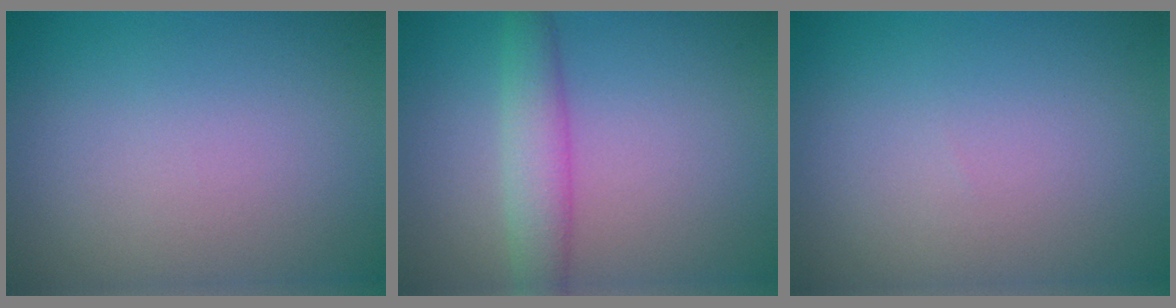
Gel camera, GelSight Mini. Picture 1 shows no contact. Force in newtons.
{"total": 3.5, "press": 3.5, "slide": 0.1}
{"total": 0.0}